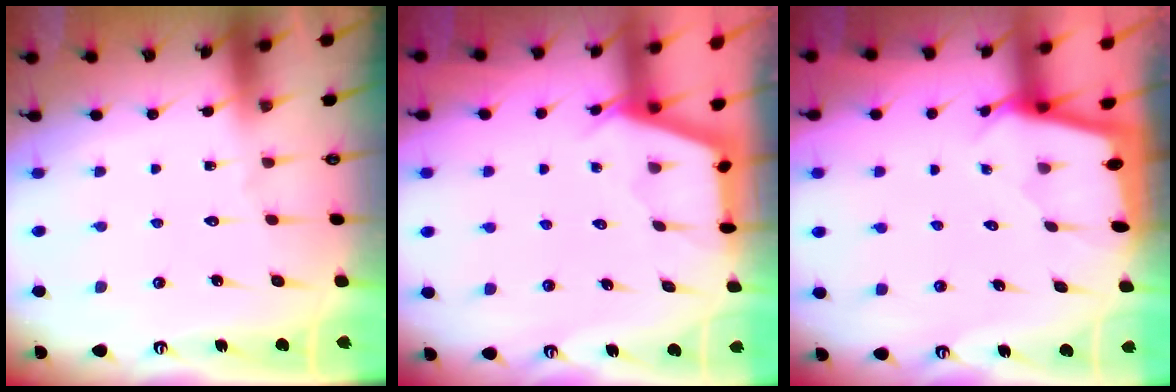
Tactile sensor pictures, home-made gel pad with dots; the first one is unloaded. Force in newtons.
{"total": 2.9, "press": 2.9, "slide": 0.3}
{"total": 1.7, "press": 1.7, "slide": 0.2}